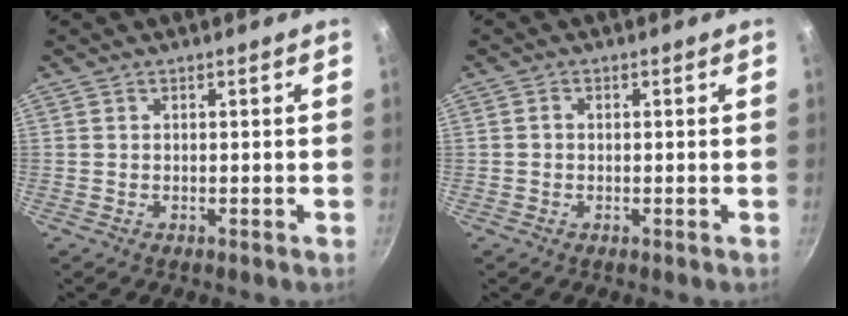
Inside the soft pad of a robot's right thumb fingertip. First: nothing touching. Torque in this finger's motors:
{"motor_torque": [-0.39, 0.07, 0.16, -0.30, 0.05]}